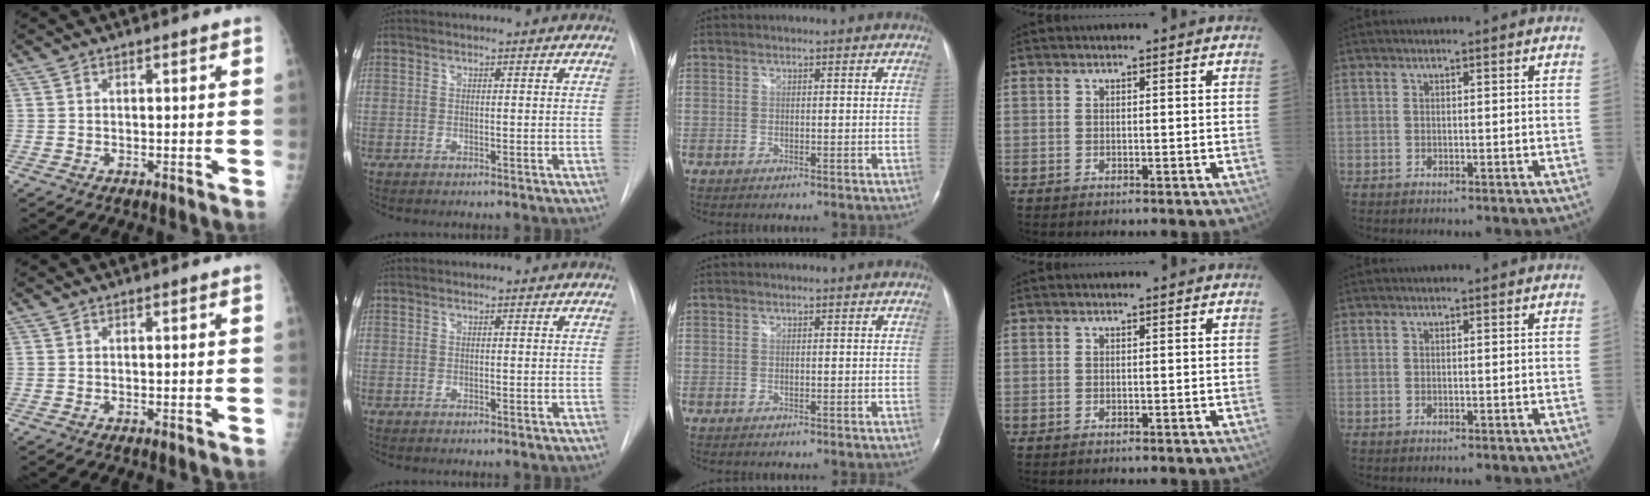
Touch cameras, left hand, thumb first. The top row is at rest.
{}